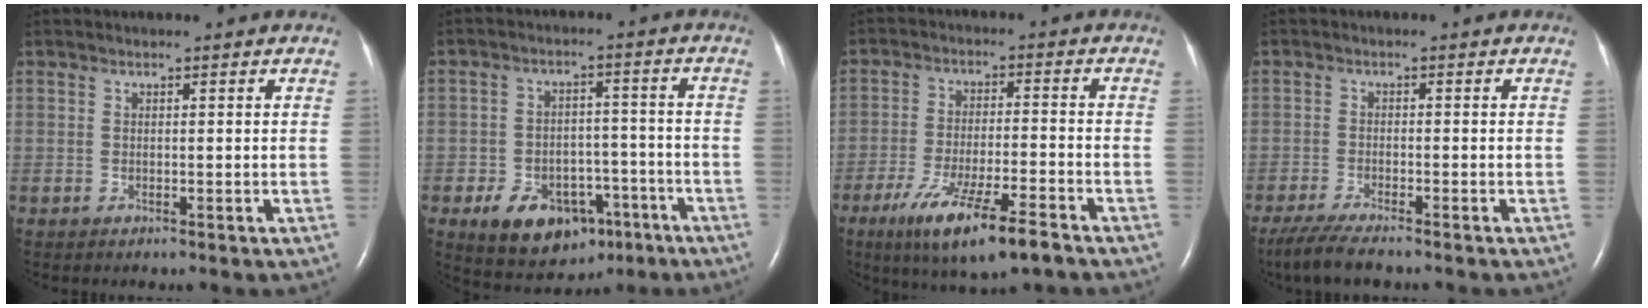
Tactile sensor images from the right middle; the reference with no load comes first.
{"total": 12.0, "force": [-6.4, 7.6, 6.7], "torque": [-0.100, 0.015, -0.085]}
{"total": 12.7, "force": [-8.2, 1.9, 9.5], "torque": [-0.171, -0.027, -0.134]}
{"total": 6.1, "force": [-4.9, 0.7, 3.6], "torque": [-0.072, -0.019, -0.086]}